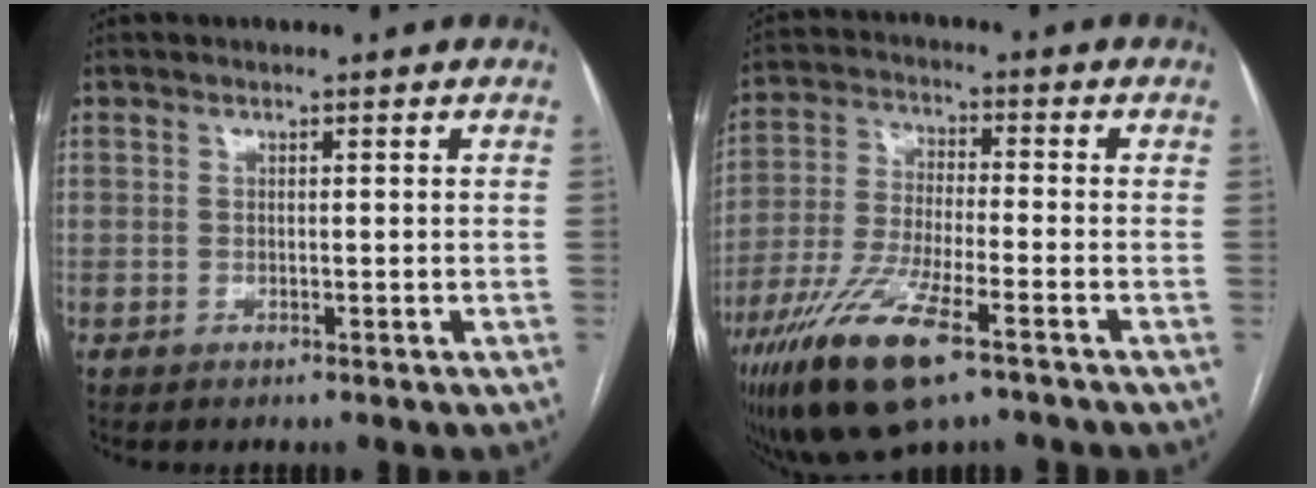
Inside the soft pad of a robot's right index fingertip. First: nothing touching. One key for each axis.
{"total": 14.4, "fx": -8.4, "fy": 2.6, "fz": 11.4, "tx": -0.233, "ty": -0.028, "tz": -0.151}